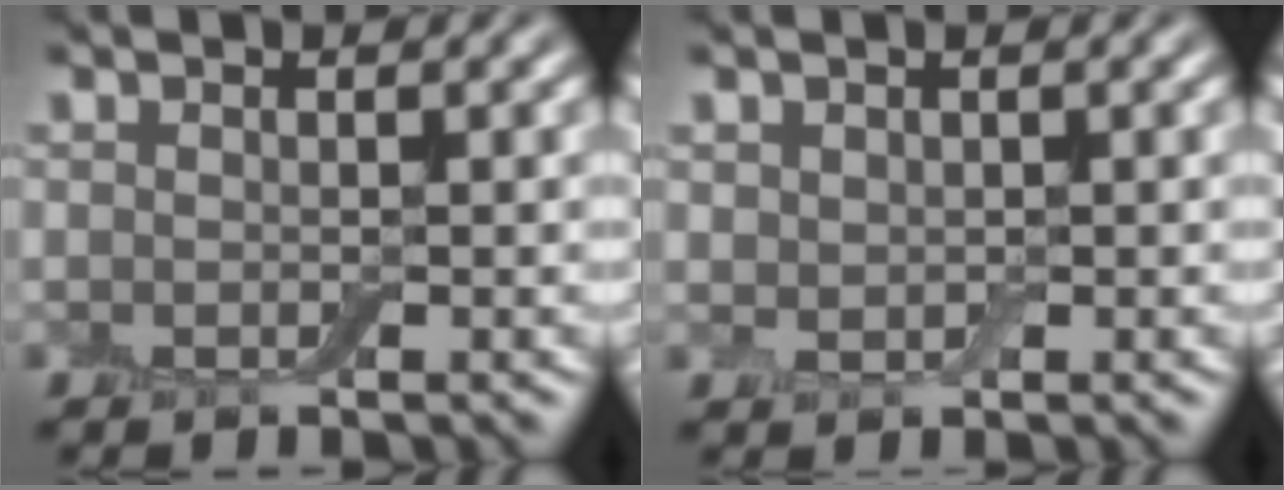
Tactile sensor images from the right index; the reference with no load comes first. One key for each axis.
{"total": 1.2, "fx": 0.5, "fy": 1.0, "fz": 0.3, "tx": -0.001, "ty": 0.003, "tz": 0.006}